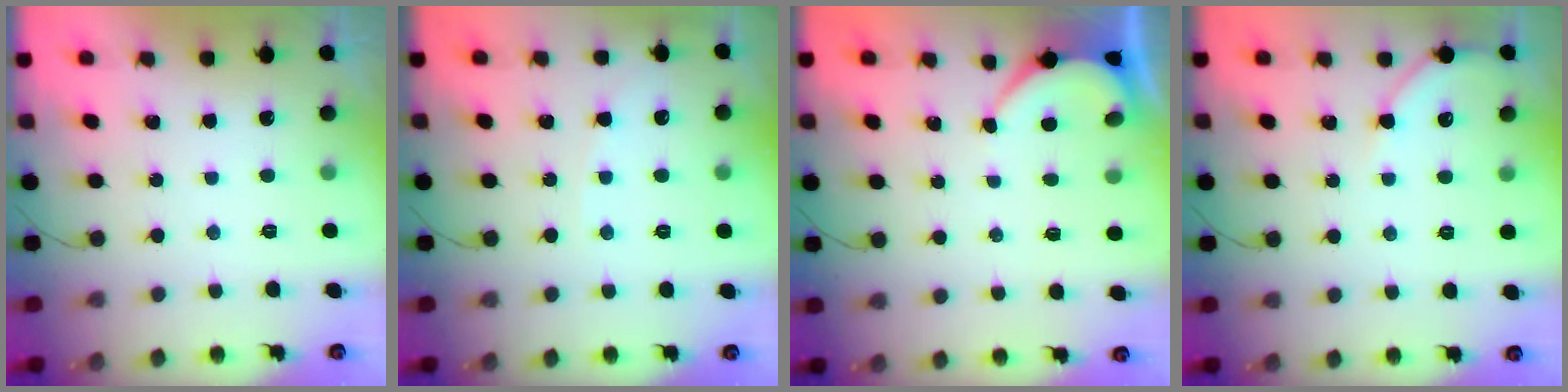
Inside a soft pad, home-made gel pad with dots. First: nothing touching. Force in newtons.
{"total": 3.8, "press": 3.7, "slide": 0.5}
{"total": 2.2, "press": 2.2, "slide": 0.2}
{"total": 5.2, "press": 5.1, "slide": 0.8}